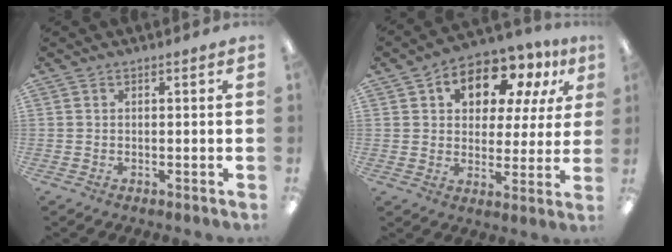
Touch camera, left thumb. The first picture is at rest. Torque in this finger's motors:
{"motor_torque": [0.34, 0.53, 0.25, -0.34, 0.10]}